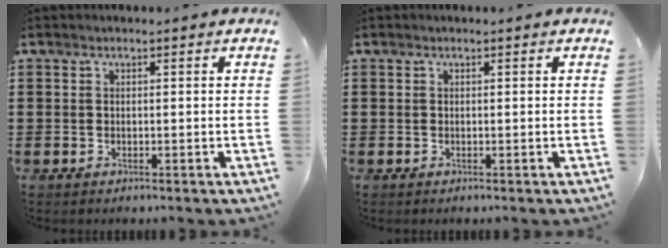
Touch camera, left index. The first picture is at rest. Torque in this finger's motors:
{"motor_torque": [-0.03, -0.03, 0.00, 0.00]}